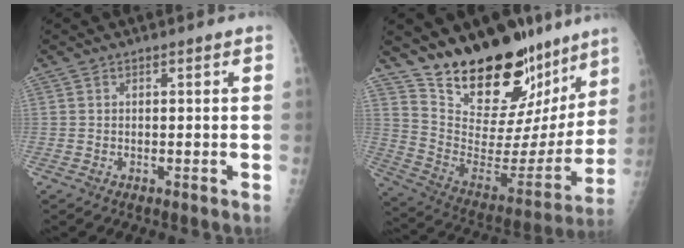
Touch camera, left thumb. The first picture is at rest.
{"total": 27.3, "force": [20.7, 11.7, 13.5], "torque": [-0.172, -0.117, 0.322]}